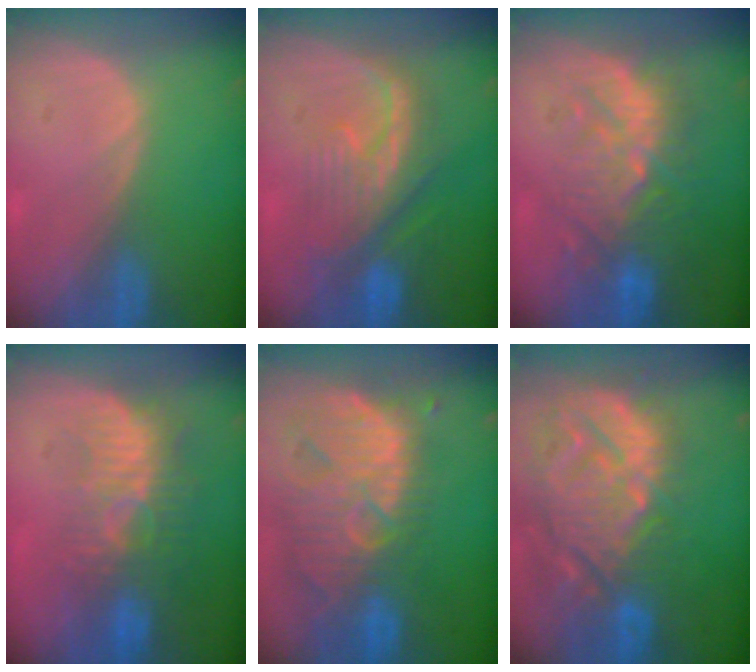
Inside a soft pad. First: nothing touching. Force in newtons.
{"total": 8.4, "press": 8.3, "slide": 1.4}
{"total": 9.9, "press": 9.5, "slide": 2.5}
{"total": 9.1, "press": 8.3, "slide": 3.9}
{"total": 13.2, "press": 11.4, "slide": 6.6}
{"total": 14.5, "press": 12.4, "slide": 7.5}